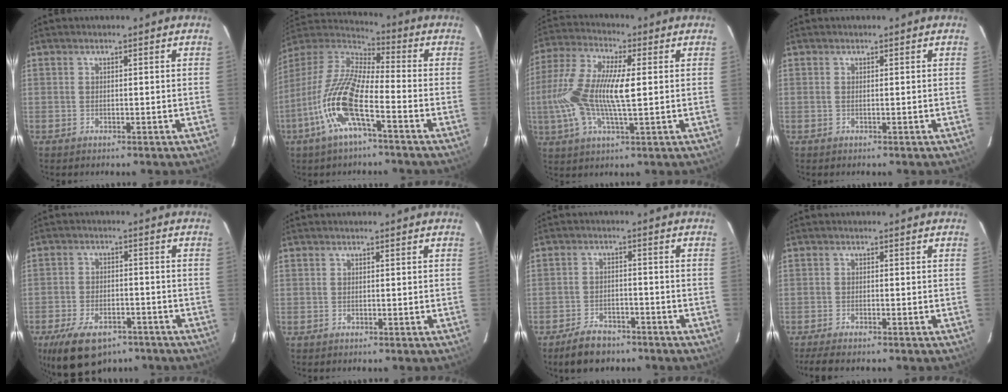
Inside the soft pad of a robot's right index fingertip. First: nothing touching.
{"total": 15.9, "force": [-7.0, 4.0, 13.7], "torque": [-0.283, -0.014, -0.146]}
{"total": 15.5, "force": [-0.2, 4.7, 14.8], "torque": [-0.304, 0.006, -0.010]}
{"total": 0.0}
{"total": 13.3, "force": [-8.9, 6.7, 7.2], "torque": [-0.162, -0.015, -0.143]}
{"total": 0.0}
{"total": 6.9, "force": [-5.5, 3.2, 2.6], "torque": [-0.072, 0.007, -0.085]}
{"total": 4.4, "force": [-3.8, 0.4, 2.2], "torque": [-0.055, -0.017, -0.070]}